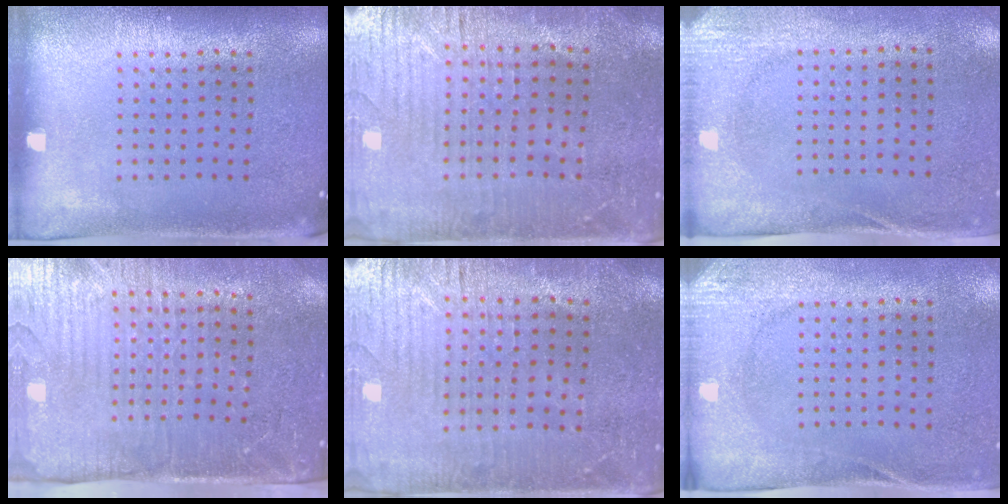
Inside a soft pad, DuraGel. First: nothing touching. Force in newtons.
{"total": 1.8, "press": 1.8, "slide": 0.5}
{"total": 2.7, "press": 2.1, "slide": 1.7}
{"total": 4.3, "press": 3.7, "slide": 2.2}
{"total": 1.8, "press": 1.8, "slide": 0.5}
{"total": 2.7, "press": 2.1, "slide": 1.7}